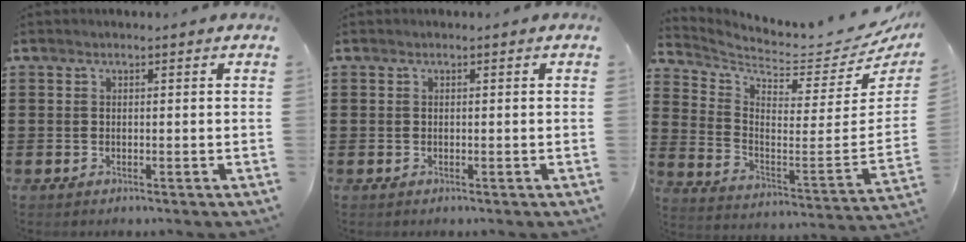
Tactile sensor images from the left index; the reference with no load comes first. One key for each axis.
{"total": 0.0}
{"total": 4.5, "fx": 4.0, "fy": 0.7, "fz": 1.9, "tx": -0.063, "ty": -0.054, "tz": 0.064}